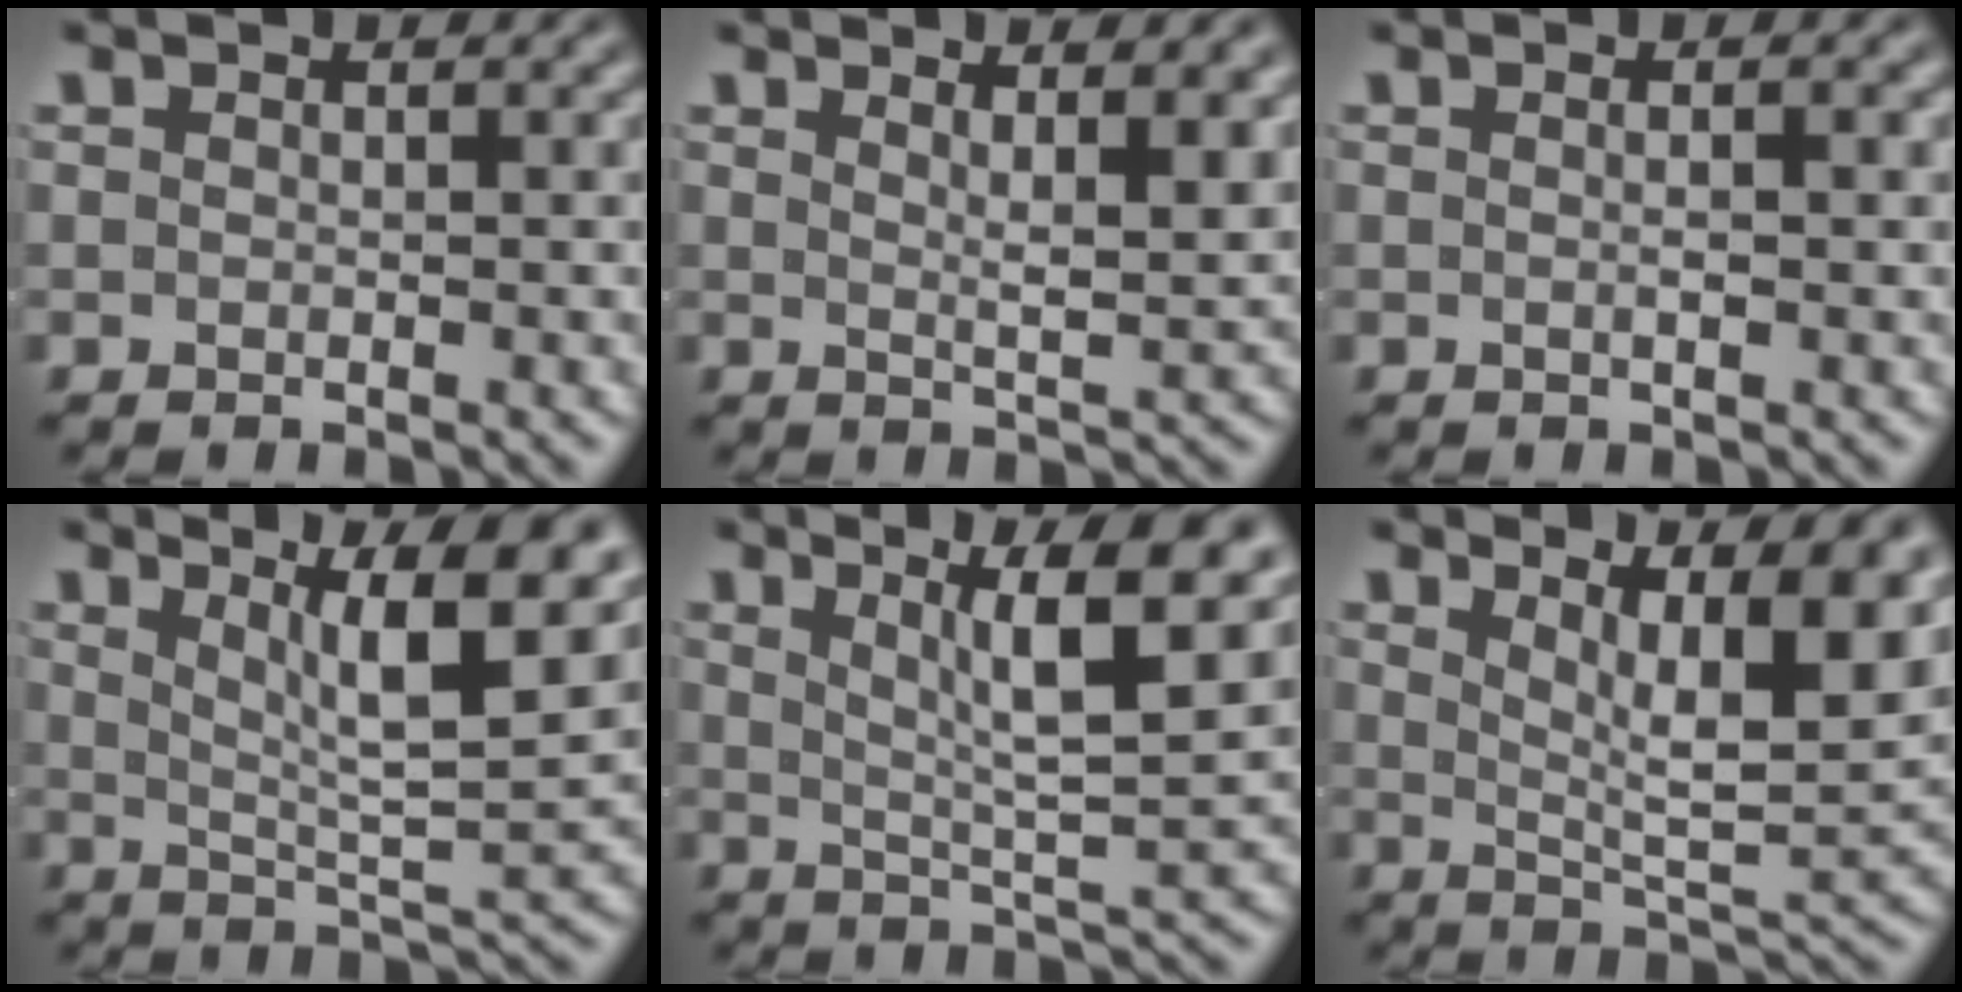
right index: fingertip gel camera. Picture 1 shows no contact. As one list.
[{"total": 2.8, "force": [1.8, -0.7, 2.0], "torque": [-0.030, -0.015, 0.036]}, {"total": 1.1, "force": [-0.2, -0.4, 1.0], "torque": [-0.016, -0.001, -0.003]}, {"total": 9.2, "force": [3.6, 2.9, 7.9], "torque": [-0.110, -0.008, 0.059]}, {"total": 8.5, "force": [3.6, 2.1, 7.4], "torque": [-0.098, -0.001, 0.059]}, {"total": 8.1, "force": [2.6, 2.6, 7.3], "torque": [-0.099, -0.018, 0.044]}]